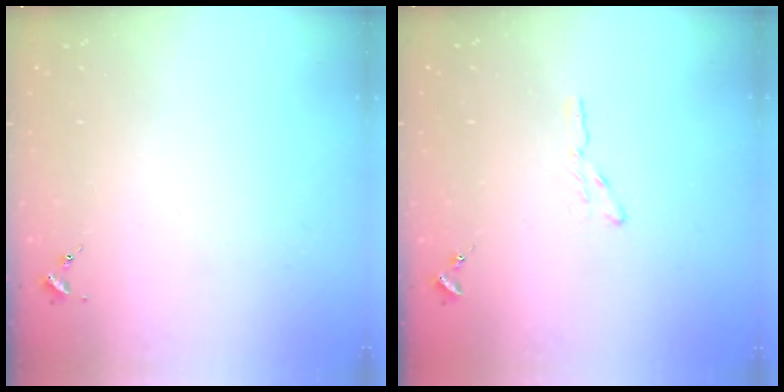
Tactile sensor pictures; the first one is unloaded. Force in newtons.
{"total": 3.5, "press": 3.5, "slide": 0.4}